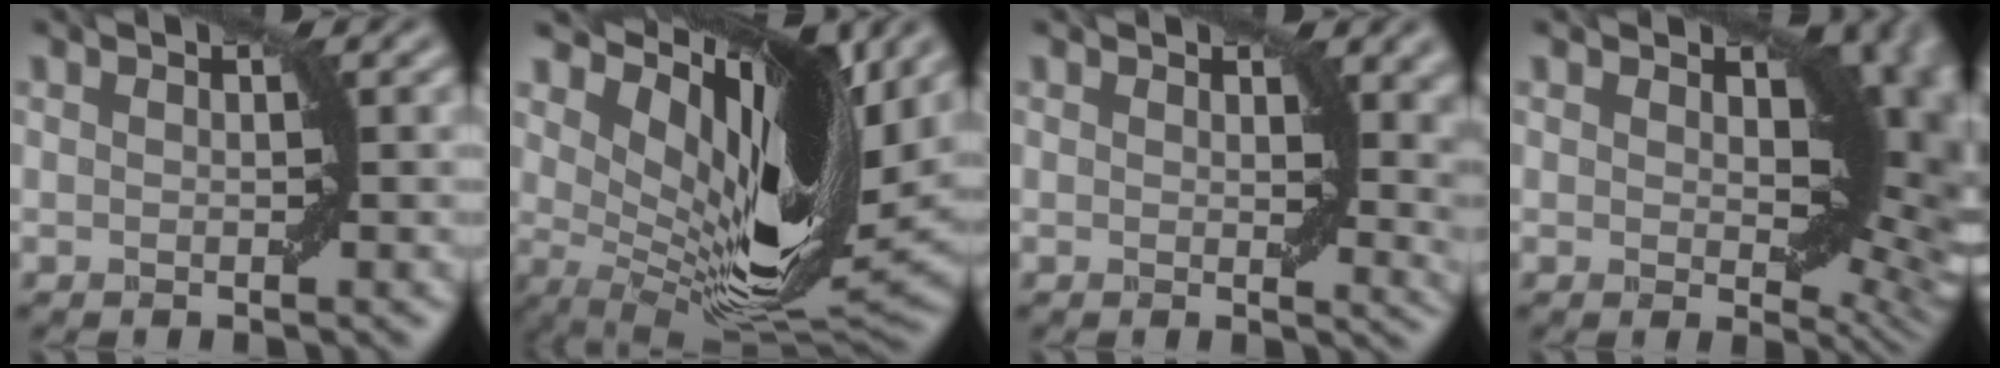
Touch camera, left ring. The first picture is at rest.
{"total": 16.1, "force": [5.1, 6.5, 13.8], "torque": [-0.218, -0.014, 0.098]}
{"total": 4.5, "force": [1.8, 2.3, 3.4], "torque": [-0.036, -0.012, 0.034]}
{"total": 11.4, "force": [2.5, 6.4, 9.1], "torque": [-0.116, -0.011, 0.044]}